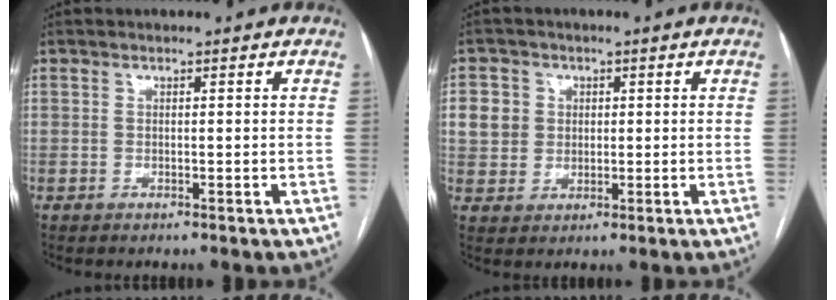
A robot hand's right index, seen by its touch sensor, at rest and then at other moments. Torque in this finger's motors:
{"motor_torque": [-0.01, 0.23, 0.02, 0.00]}